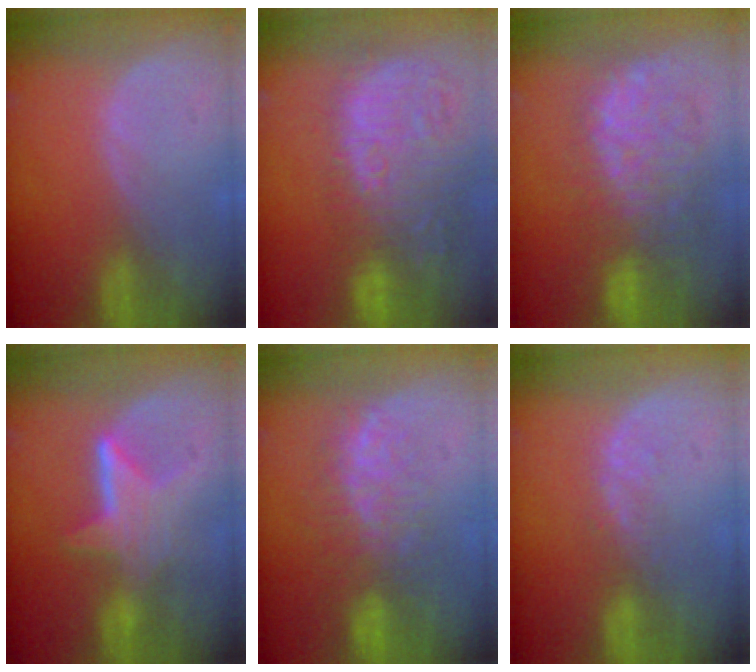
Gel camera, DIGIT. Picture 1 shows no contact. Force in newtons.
{"total": 15.4, "press": 13.0, "slide": 8.2}
{"total": 10.4, "press": 9.8, "slide": 3.5}
{"total": 6.6, "press": 5.9, "slide": 3.1}
{"total": 8.3, "press": 7.6, "slide": 3.4}
{"total": 2.9, "press": 2.3, "slide": 1.8}